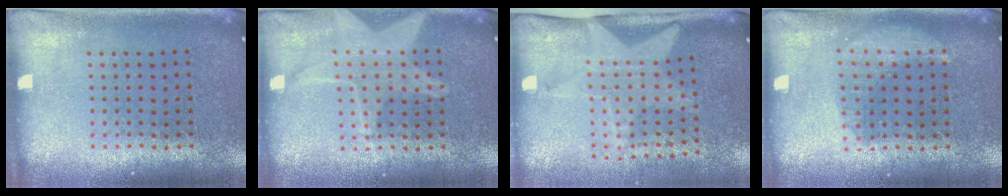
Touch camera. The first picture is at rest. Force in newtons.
{"total": 3.0, "press": 3.0, "slide": 0.4}
{"total": 2.1, "press": 1.5, "slide": 1.4}
{"total": 1.4, "press": 1.4, "slide": 0.2}